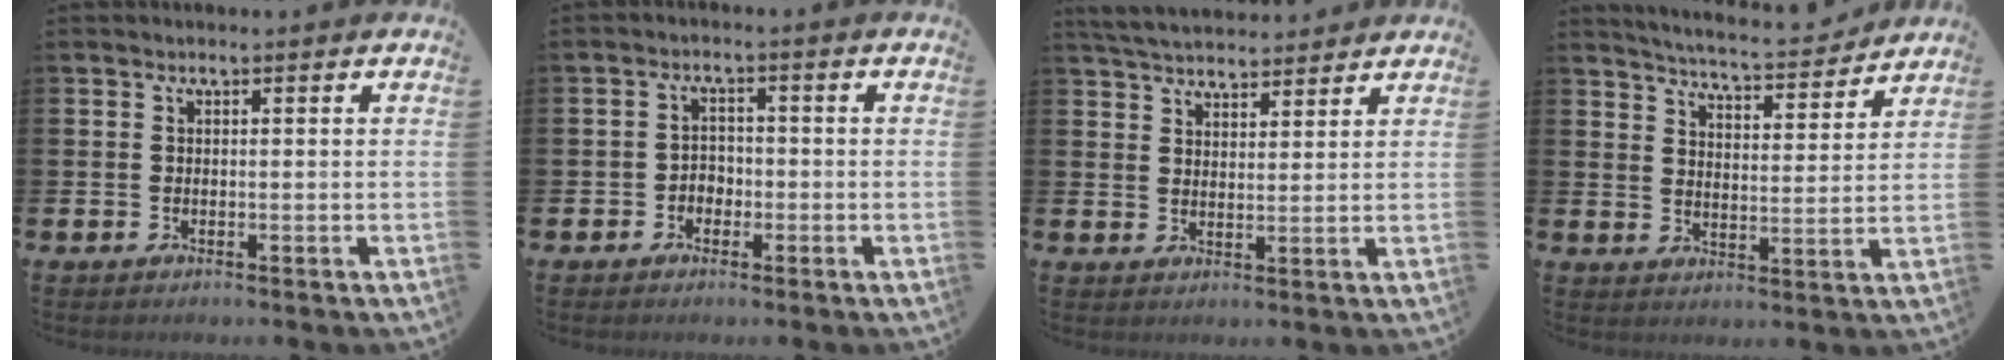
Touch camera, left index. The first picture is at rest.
{"total": 2.0, "force": [-1.3, 1.5, 0.4], "torque": [-0.011, 0.005, -0.030]}
{"total": 4.9, "force": [4.8, 1.0, 0.5], "torque": [-0.020, -0.022, 0.086]}
{"total": 5.7, "force": [5.6, 0.2, 0.8], "torque": [-0.032, -0.043, 0.095]}